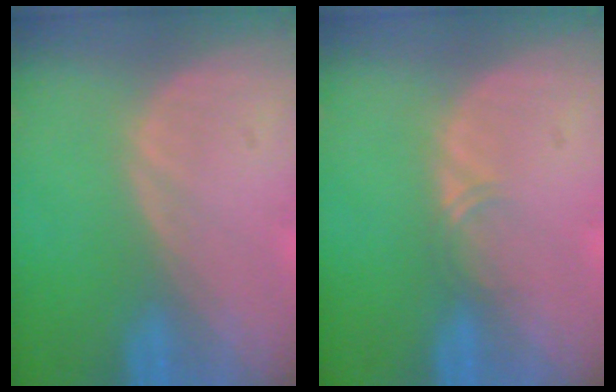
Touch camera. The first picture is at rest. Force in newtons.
{"total": 1.1, "press": 1.0, "slide": 0.6}